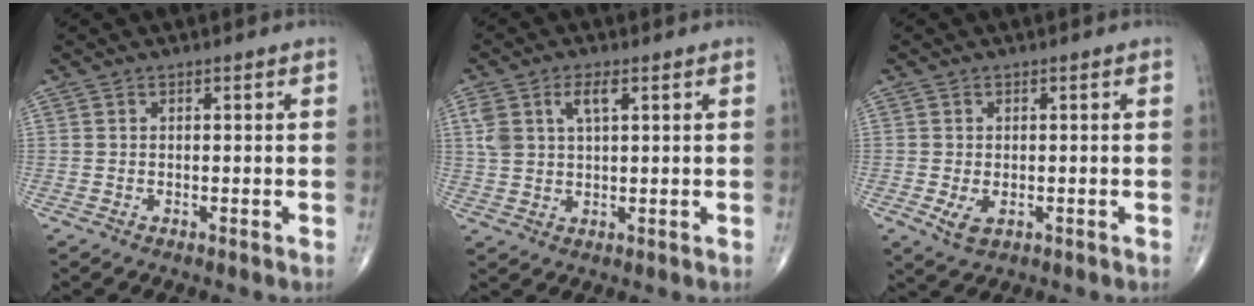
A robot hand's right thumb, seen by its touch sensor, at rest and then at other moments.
{"total": 6.1, "force": [2.5, 2.9, 4.8], "torque": [-0.101, 0.004, 0.052]}
{"total": 3.1, "force": [-0.7, 1.8, 2.4], "torque": [-0.045, -0.005, -0.006]}